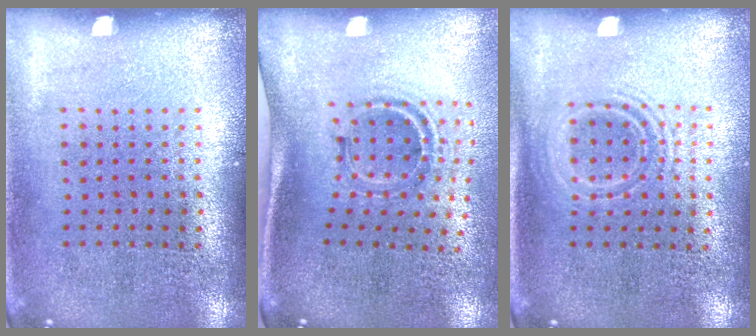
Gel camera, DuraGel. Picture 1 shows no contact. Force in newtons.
{"total": 1.2, "press": 1.0, "slide": 0.7}
{"total": 1.4, "press": 1.2, "slide": 0.7}